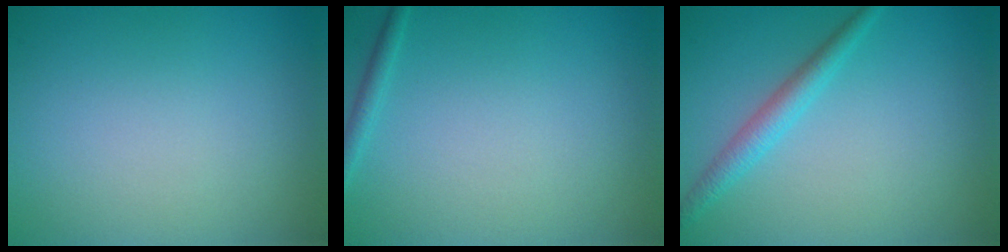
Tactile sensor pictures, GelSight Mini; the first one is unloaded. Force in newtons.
{"total": 1.0, "press": 1.0, "slide": 0.0}
{"total": 2.2, "press": 2.2, "slide": 0.1}